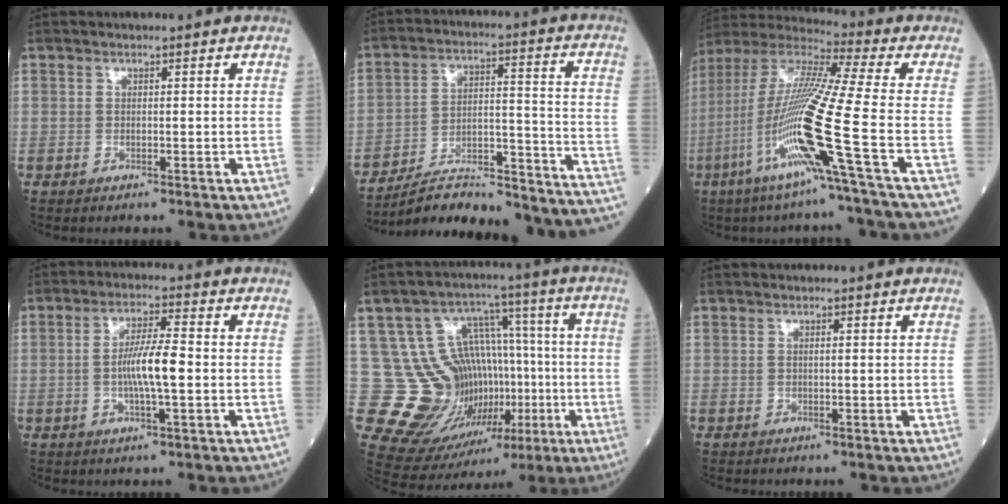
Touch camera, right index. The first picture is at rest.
{"total": 26.5, "force": [-24.4, 3.0, 10.0], "torque": [-0.079, 0.022, -0.340]}
{"total": 19.1, "force": [-6.6, -2.1, 17.8], "torque": [-0.375, -0.028, -0.141]}
{"total": 6.8, "force": [-0.8, 0.6, 6.8], "torque": [-0.129, 0.002, -0.018]}
{"total": 16.4, "force": [-2.8, 12.5, 10.3], "torque": [-0.164, 0.046, -0.016]}
{"total": 0.0}